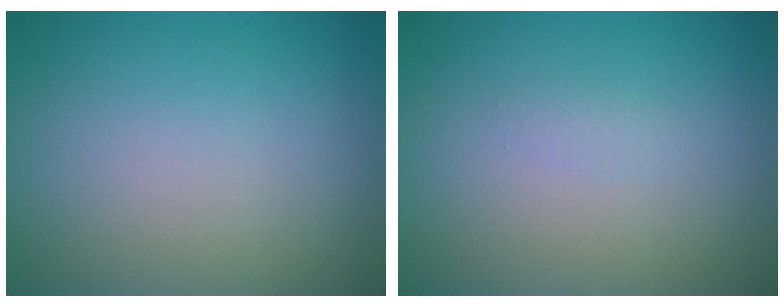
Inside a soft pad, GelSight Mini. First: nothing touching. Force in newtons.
{"total": 0.6, "press": 0.6, "slide": 0.0}